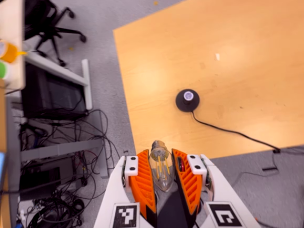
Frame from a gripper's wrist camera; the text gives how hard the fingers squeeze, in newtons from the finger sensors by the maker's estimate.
{"total": 14.5, "left": 15.5, "right": 13.5}